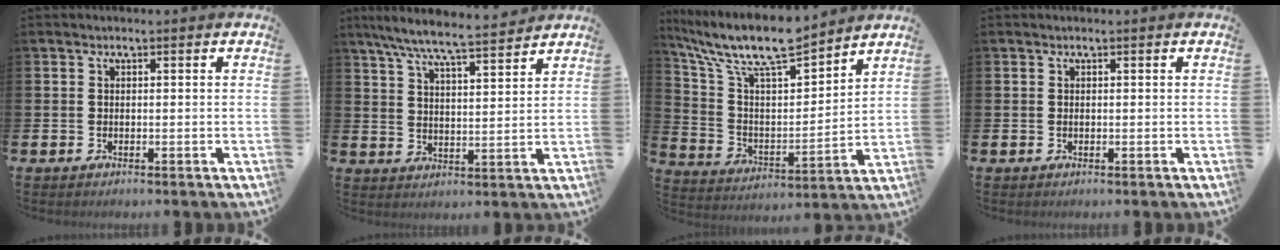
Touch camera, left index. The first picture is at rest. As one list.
[{"total": 7.6, "force": [7.1, 0.3, 2.7], "torque": [-0.078, -0.043, 0.125]}, {"total": 11.4, "force": [10.0, 2.7, 5.0], "torque": [-0.131, -0.064, 0.172]}, {"total": 0.0}]